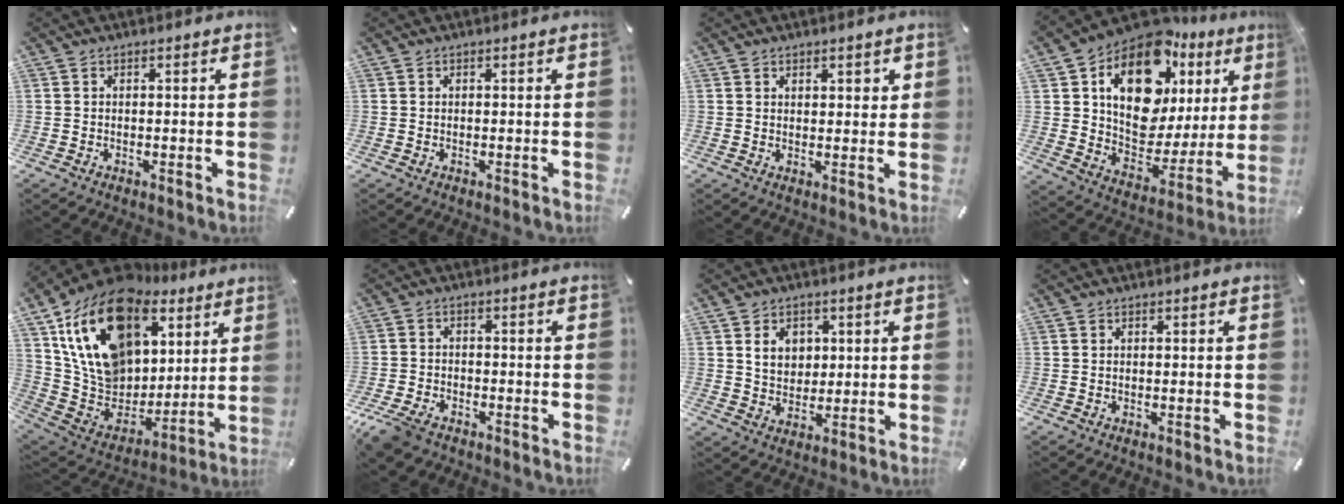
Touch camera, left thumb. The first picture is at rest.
{"total": 0.0}
{"total": 1.9, "force": [1.4, 1.3, 0.3], "torque": [0.010, -0.004, 0.022]}
{"total": 17.7, "force": [9.2, 11.1, 10.4], "torque": [-0.171, -0.060, 0.162]}
{"total": 21.7, "force": [11.0, 15.2, 10.9], "torque": [-0.214, -0.071, 0.198]}
{"total": 5.6, "force": [-4.1, 3.2, 2.2], "torque": [-0.064, 0.010, -0.082]}
{"total": 6.4, "force": [1.9, 5.6, 2.5], "torque": [-0.035, 0.000, 0.028]}
{"total": 0.0}